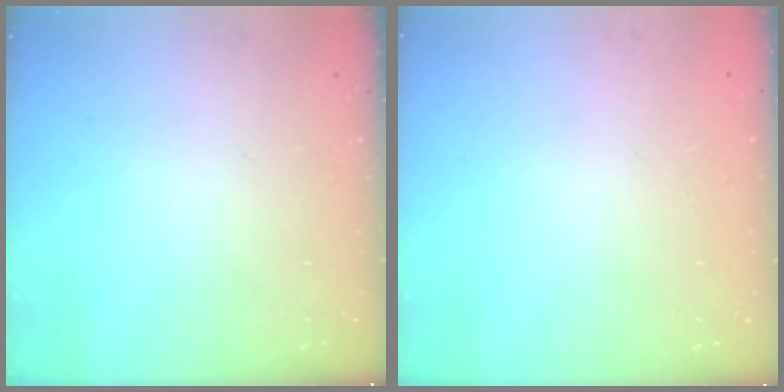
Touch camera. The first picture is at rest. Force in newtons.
{"total": 0.0}